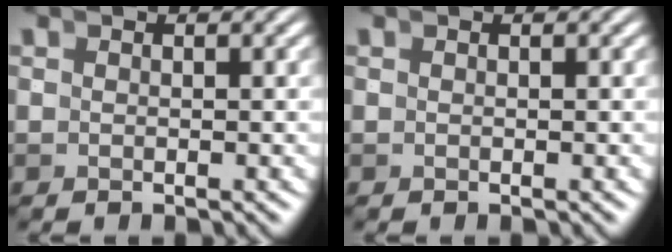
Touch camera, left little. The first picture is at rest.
{"total": 0.0}